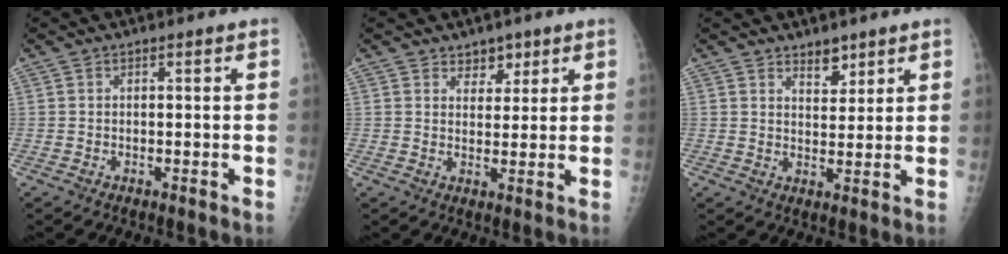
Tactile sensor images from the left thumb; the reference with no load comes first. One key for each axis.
{"total": 3.5, "fx": 2.5, "fy": 2.3, "fz": 1.0, "tx": 0.011, "ty": -0.015, "tz": 0.038}
{"total": 3.9, "fx": 2.9, "fy": 2.0, "fz": 1.6, "tx": -0.006, "ty": -0.022, "tz": 0.049}